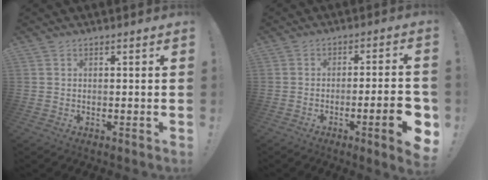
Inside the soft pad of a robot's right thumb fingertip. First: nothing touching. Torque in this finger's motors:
{"motor_torque": [0.05, 0.24, 0.17, -0.03, 0.07]}